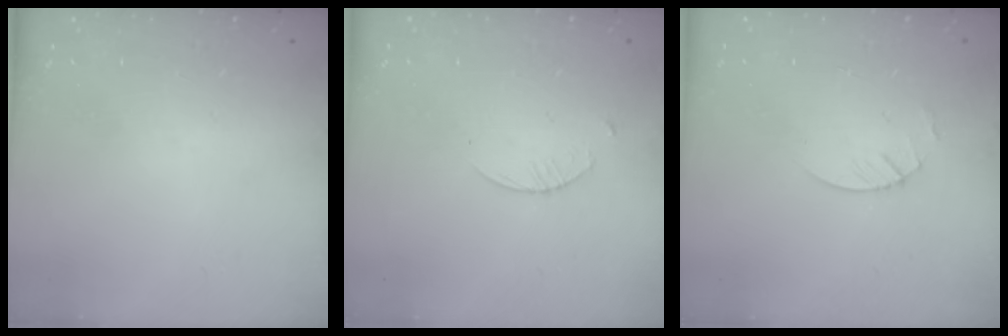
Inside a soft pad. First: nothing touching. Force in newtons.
{"total": 1.5, "press": 1.5, "slide": 0.2}
{"total": 3.0, "press": 2.9, "slide": 0.3}